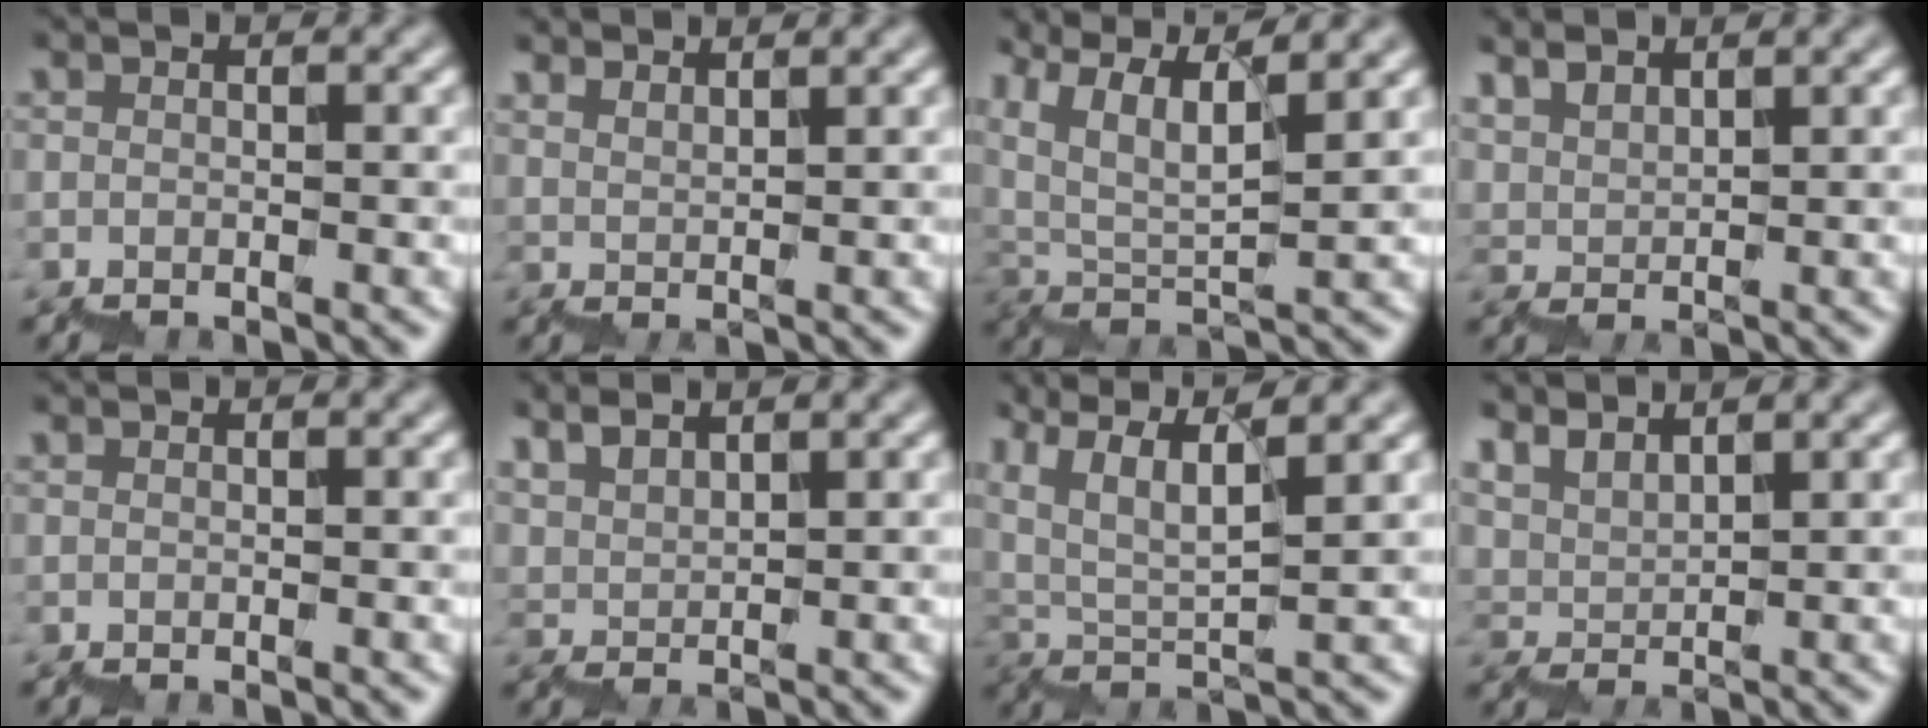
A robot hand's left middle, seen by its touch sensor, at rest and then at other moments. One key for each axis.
{"total": 3.7, "fx": 3.5, "fy": 0.9, "fz": 0.9, "tx": 0.007, "ty": 0.009, "tz": 0.045}
{"total": 7.4, "fx": 6.1, "fy": 1.5, "fz": 4.0, "tx": -0.083, "ty": 0.016, "tz": 0.117}
{"total": 3.1, "fx": 3.1, "fy": 0.3, "fz": 0.1, "tx": 0.002, "ty": 0.008, "tz": 0.067}
{"total": 0.0}
{"total": 3.1, "fx": 3.0, "fy": 0.4, "fz": 0.4, "tx": 0.000, "ty": 0.011, "tz": 0.063}
{"total": 6.6, "fx": 5.3, "fy": 1.3, "fz": 3.6, "tx": -0.077, "ty": 0.017, "tz": 0.103}
{"total": 4.4, "fx": 4.4, "fy": 0.4, "fz": -0.2, "tx": 0.000, "ty": 0.008, "tz": 0.087}